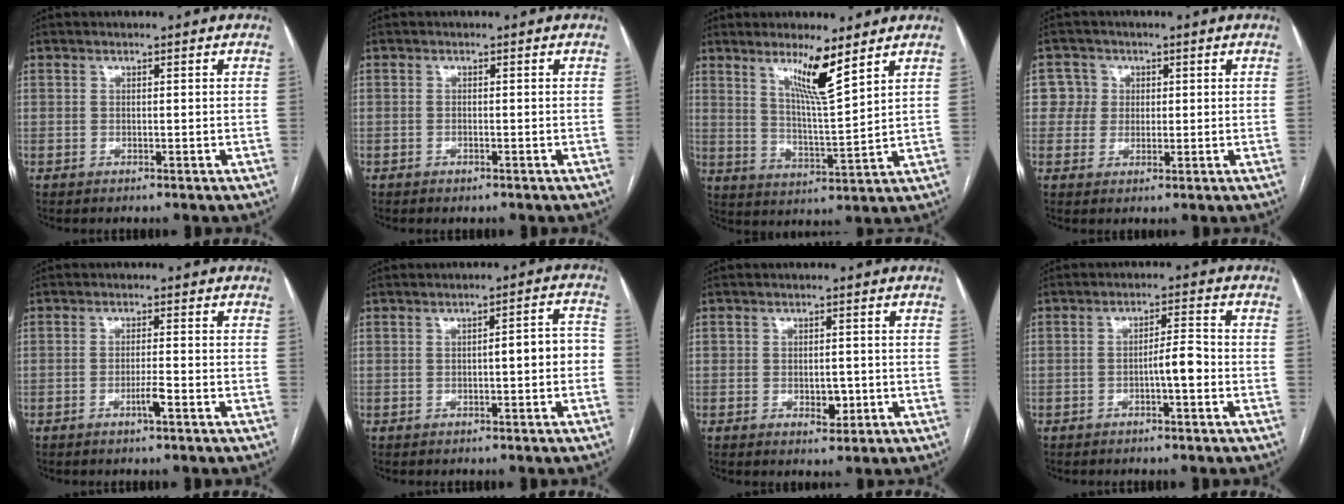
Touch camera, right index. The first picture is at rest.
{"total": 0.5, "force": [-0.3, 0.4, 0.2], "torque": [-0.004, 0.000, -0.003]}
{"total": 8.5, "force": [5.6, -0.1, 6.4], "torque": [-0.116, -0.017, 0.100]}
{"total": 4.1, "force": [0.9, 4.0, -0.1], "torque": [0.018, 0.008, 0.015]}
{"total": 2.4, "force": [-1.3, -0.1, 2.1], "torque": [-0.040, -0.002, -0.024]}
{"total": 4.8, "force": [-0.5, 1.0, 4.6], "torque": [-0.060, 0.025, -0.007]}
{"total": 3.1, "force": [-0.8, 2.0, 2.3], "torque": [-0.029, 0.004, -0.003]}
{"total": 4.1, "force": [-1.4, 0.6, 3.8], "torque": [-0.058, 0.008, -0.021]}